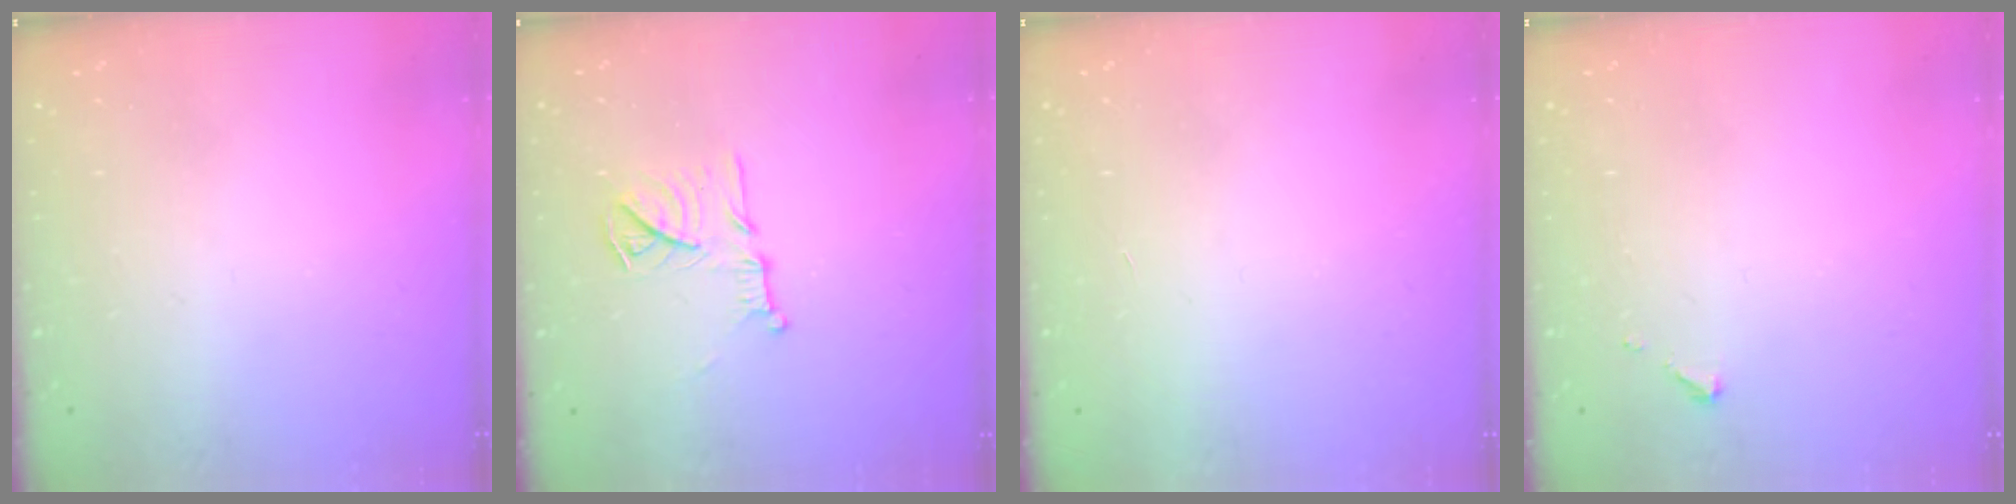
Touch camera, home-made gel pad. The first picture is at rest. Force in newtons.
{"total": 12.5, "press": 12.5, "slide": 0.8}
{"total": 1.6, "press": 1.6, "slide": 0.1}
{"total": 2.6, "press": 2.6, "slide": 0.3}